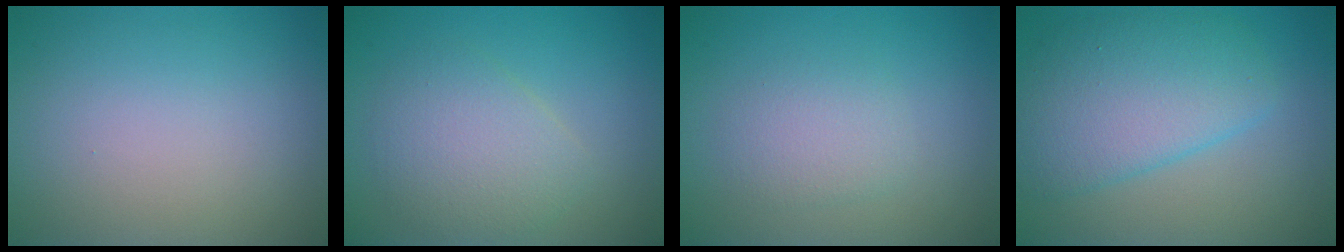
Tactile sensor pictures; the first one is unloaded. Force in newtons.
{"total": 3.7, "press": 3.7, "slide": 0.2}
{"total": 2.1, "press": 2.1, "slide": 0.0}
{"total": 6.1, "press": 6.1, "slide": 0.1}